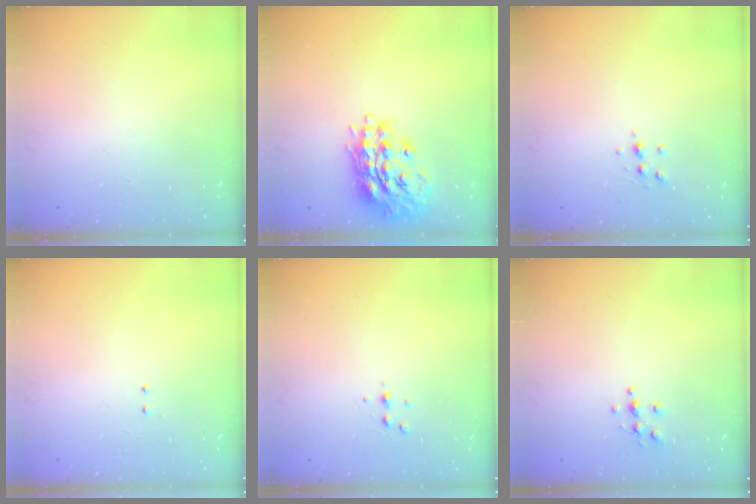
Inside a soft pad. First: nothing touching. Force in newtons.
{"total": 18.7, "press": 18.7, "slide": 1.8}
{"total": 4.4, "press": 4.4, "slide": 0.7}
{"total": 2.0, "press": 2.0, "slide": 0.4}
{"total": 3.1, "press": 3.1, "slide": 0.5}
{"total": 4.2, "press": 4.2, "slide": 0.3}